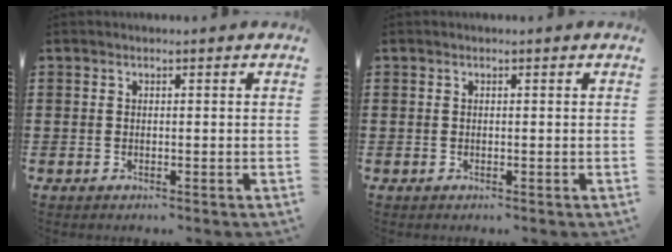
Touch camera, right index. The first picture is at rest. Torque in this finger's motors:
{"motor_torque": [-0.34, 0.52, -0.01, 0.00]}